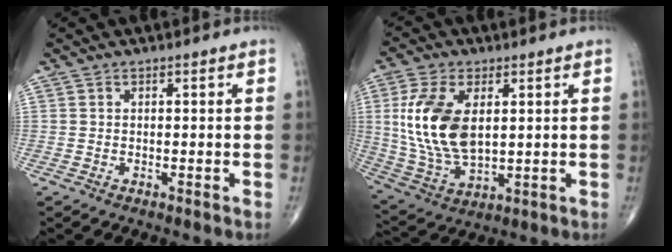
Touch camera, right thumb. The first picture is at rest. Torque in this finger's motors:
{"motor_torque": [-0.46, 0.72, 1.43, 0.45, 0.16]}